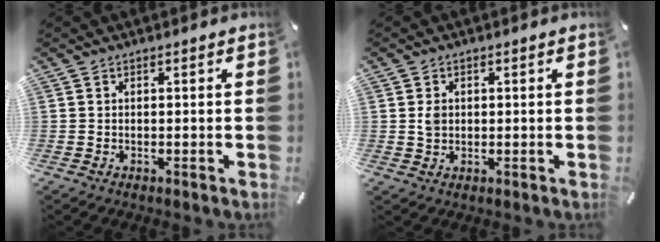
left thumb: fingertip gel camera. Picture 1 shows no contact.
{"total": 2.3, "force": [0.4, 1.9, 1.1], "torque": [-0.016, 0.003, 0.004]}